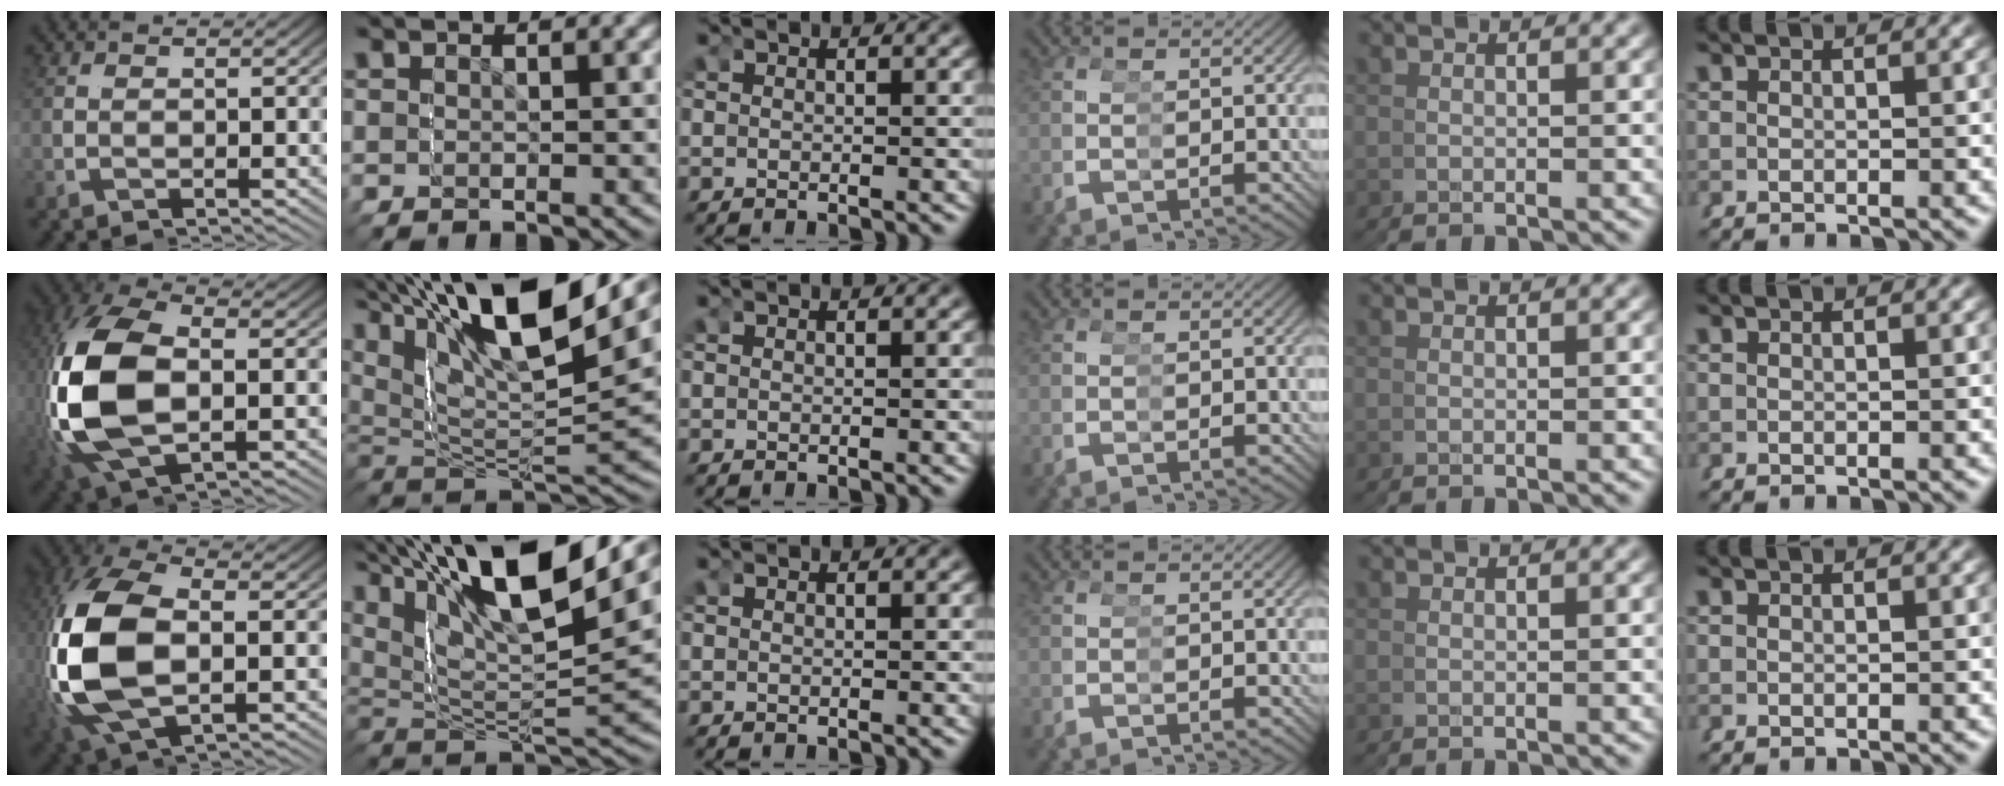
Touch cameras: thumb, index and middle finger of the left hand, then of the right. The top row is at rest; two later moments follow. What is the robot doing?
{"motion": "grasp_and_lifting", "object": "markers"}